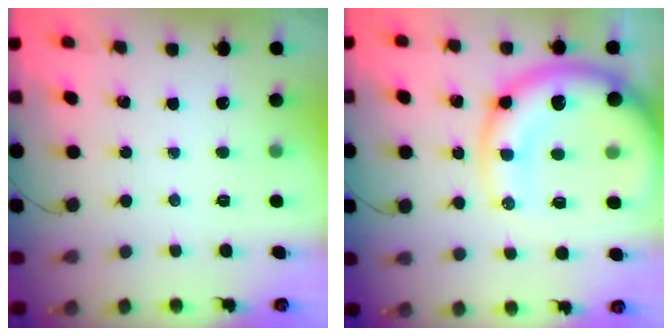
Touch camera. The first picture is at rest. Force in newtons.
{"total": 20.2, "press": 19.8, "slide": 3.9}